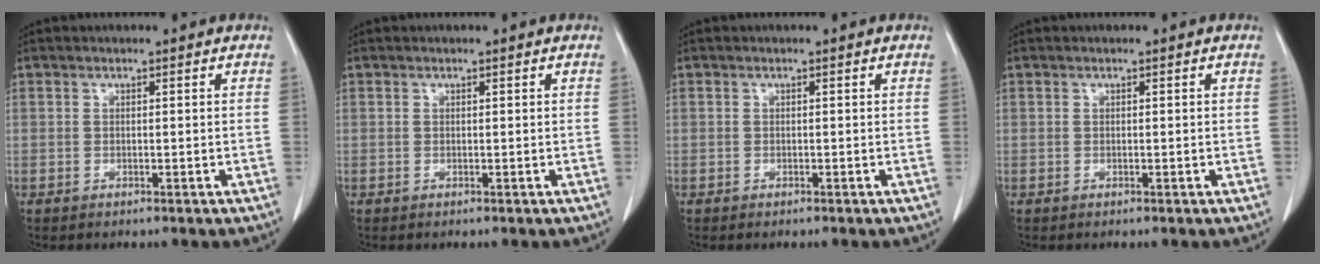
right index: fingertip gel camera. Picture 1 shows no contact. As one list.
[{"total": 0.0}, {"total": 0.0}, {"total": 0.0}]